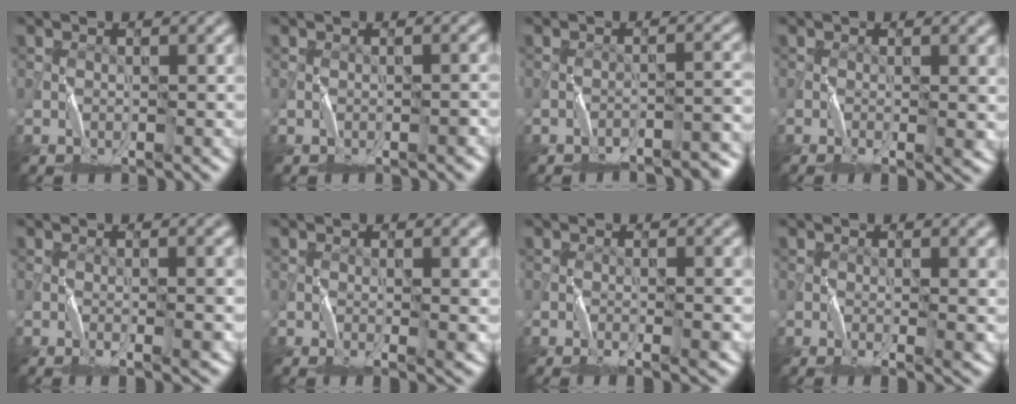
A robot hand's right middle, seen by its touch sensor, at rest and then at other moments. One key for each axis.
{"total": 0.6, "fx": -0.4, "fy": 0.0, "fz": 0.4, "tx": -0.006, "ty": 0.008, "tz": -0.004}
{"total": 3.4, "fx": -3.0, "fy": 0.6, "fz": 1.4, "tx": -0.016, "ty": 0.013, "tz": -0.045}
{"total": 3.1, "fx": -0.8, "fy": 0.5, "fz": 3.0, "tx": -0.048, "ty": -0.005, "tz": -0.014}
{"total": 3.7, "fx": -0.8, "fy": 0.7, "fz": 3.5, "tx": -0.050, "ty": -0.001, "tz": -0.012}
{"total": 3.2, "fx": -0.5, "fy": 0.6, "fz": 3.1, "tx": -0.048, "ty": -0.006, "tz": -0.009}
{"total": 3.3, "fx": -1.1, "fy": 0.6, "fz": 3.0, "tx": -0.048, "ty": -0.003, "tz": -0.019}
{"total": 3.7, "fx": -0.7, "fy": 0.8, "fz": 3.6, "tx": -0.055, "ty": -0.008, "tz": -0.012}